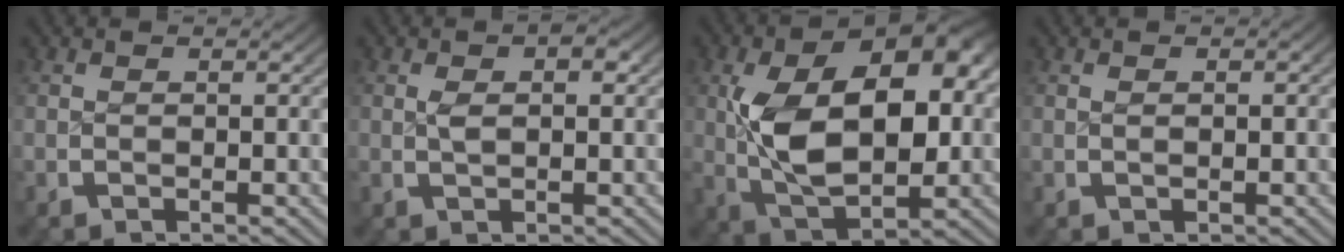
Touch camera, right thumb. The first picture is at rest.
{"total": 1.9, "force": [0.3, 1.0, 1.6], "torque": [-0.030, -0.005, 0.008]}
{"total": 13.5, "force": [0.5, 8.0, 10.8], "torque": [-0.215, -0.027, 0.024]}
{"total": 0.6, "force": [0.0, 0.2, 0.6], "torque": [-0.012, -0.006, 0.003]}